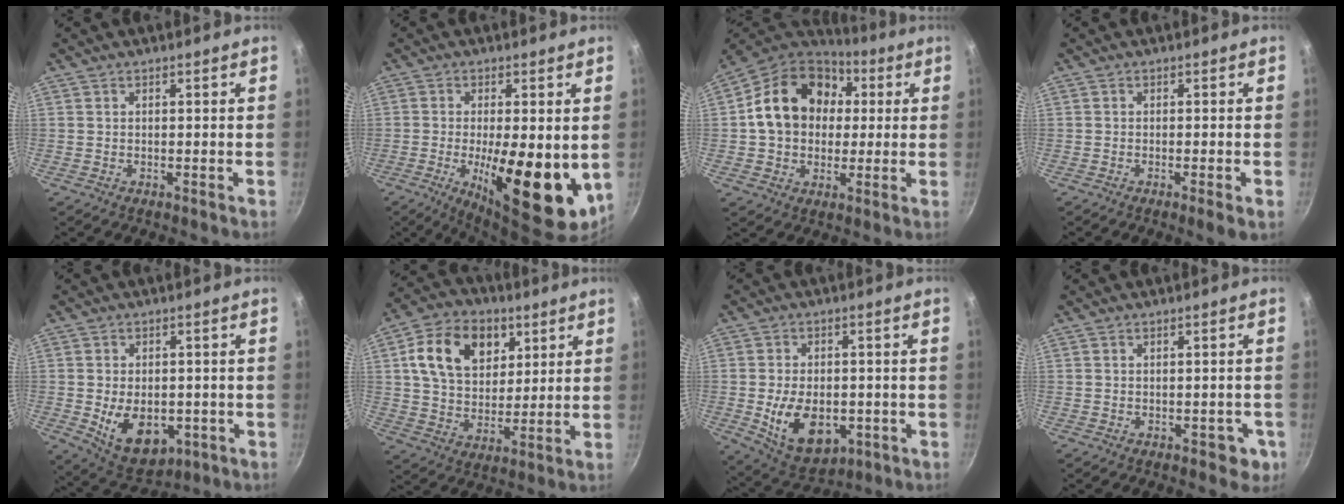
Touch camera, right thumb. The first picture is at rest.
{"total": 16.1, "force": [-2.3, 5.6, 14.9], "torque": [-0.213, -0.010, -0.026]}
{"total": 19.1, "force": [3.0, 15.0, 11.4], "torque": [-0.176, 0.028, 0.041]}
{"total": 2.3, "force": [-1.0, 0.1, 2.1], "torque": [-0.048, -0.003, -0.016]}
{"total": 11.8, "force": [-2.5, 7.8, 8.4], "torque": [-0.102, -0.004, -0.016]}
{"total": 16.3, "force": [5.8, 11.7, 9.7], "torque": [-0.141, -0.009, 0.092]}
{"total": 13.3, "force": [-2.8, 8.7, 9.7], "torque": [-0.137, -0.004, -0.025]}
{"total": 3.7, "force": [-1.3, 2.4, 2.5], "torque": [-0.004, 0.018, -0.005]}